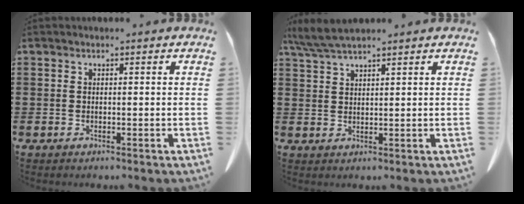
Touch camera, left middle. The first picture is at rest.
{"total": 4.2, "force": [3.5, 0.4, 2.2], "torque": [-0.053, -0.005, 0.066]}